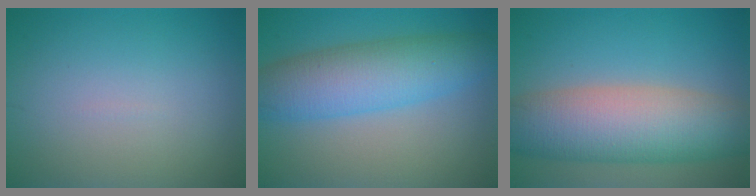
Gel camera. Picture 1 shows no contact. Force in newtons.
{"total": 7.2, "press": 7.2, "slide": 0.2}
{"total": 9.9, "press": 9.9, "slide": 0.5}